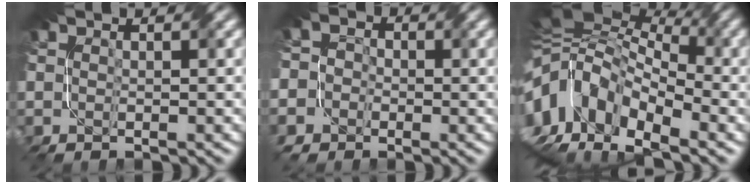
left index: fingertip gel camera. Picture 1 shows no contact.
{"total": 7.1, "force": [-2.6, 6.3, 2.0], "torque": [-0.056, -0.007, -0.073]}
{"total": 12.9, "force": [-3.3, 7.7, 9.8], "torque": [-0.204, 0.008, -0.070]}